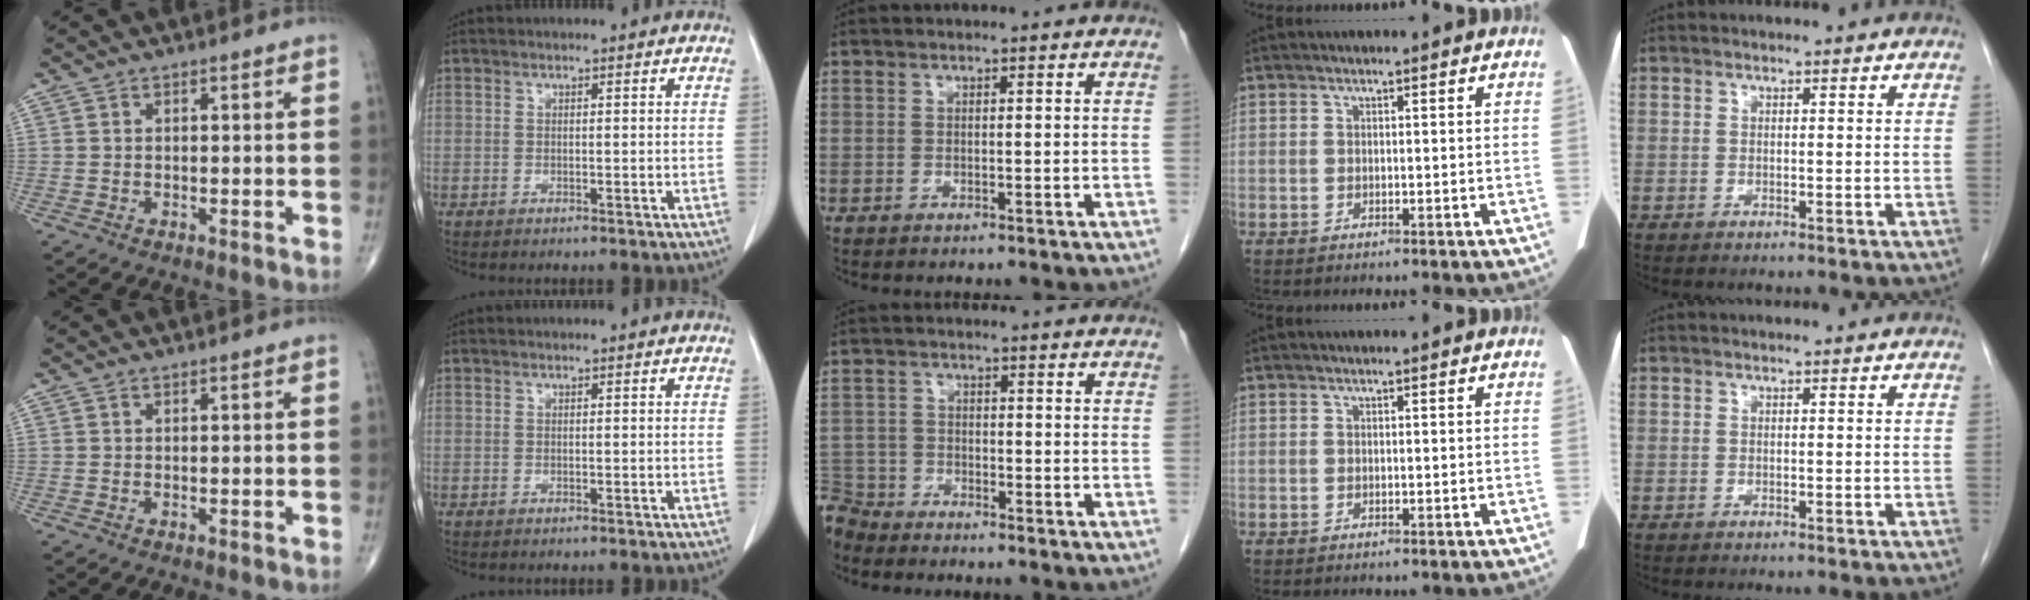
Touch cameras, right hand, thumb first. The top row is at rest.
{"middle": {"total": 5.9, "force": [-5.7, 1.7, -0.2], "torque": [0.005, -0.005, -0.113]}}